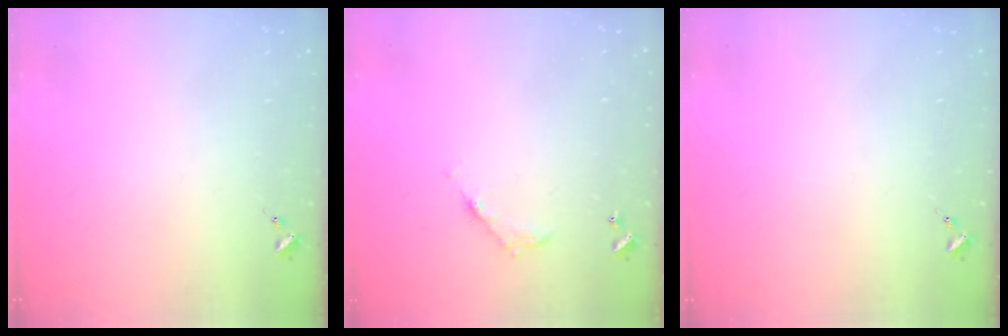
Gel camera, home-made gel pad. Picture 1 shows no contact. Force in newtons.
{"total": 5.3, "press": 5.3, "slide": 0.4}
{"total": 0.0}